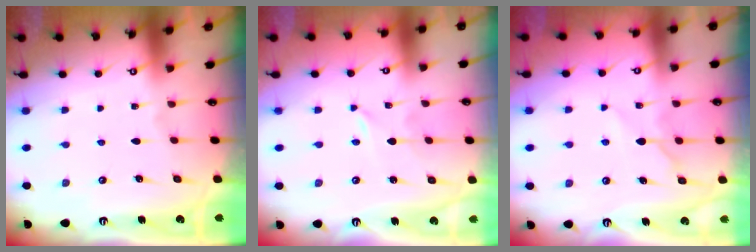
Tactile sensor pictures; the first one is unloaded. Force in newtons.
{"total": 0.0}
{"total": 6.8, "press": 6.8, "slide": 0.6}